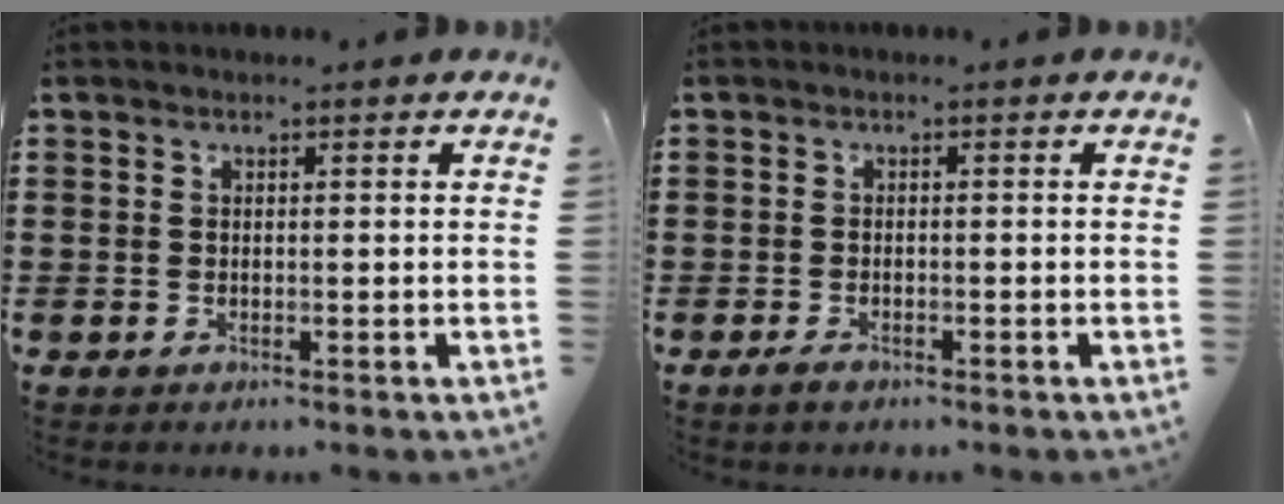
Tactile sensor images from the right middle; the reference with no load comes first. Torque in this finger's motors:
{"motor_torque": [1.19, 0.32, 0.12, 0.05]}